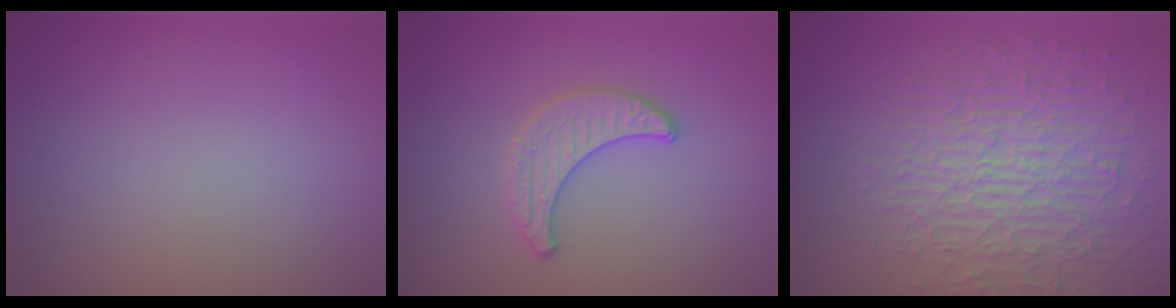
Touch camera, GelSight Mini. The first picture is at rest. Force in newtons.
{"total": 2.0, "press": 2.0, "slide": 0.1}
{"total": 8.2, "press": 5.9, "slide": 5.7}